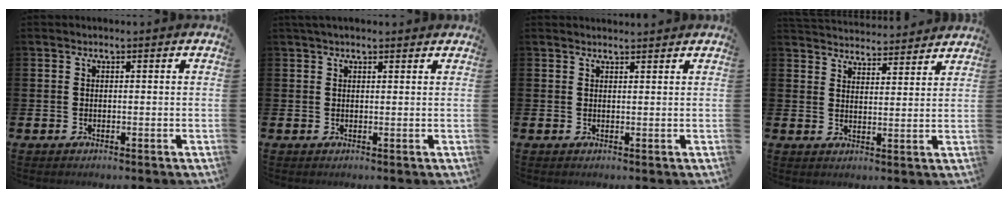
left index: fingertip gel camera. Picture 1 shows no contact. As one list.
[{"total": 1.5, "force": [1.3, 0.4, 0.7], "torque": [-0.005, 0.000, 0.020]}, {"total": 1.2, "force": [1.2, 0.0, 0.0], "torque": [0.007, -0.006, 0.020]}, {"total": 4.6, "force": [4.6, 0.4, -0.1], "torque": [-0.008, -0.033, 0.082]}]